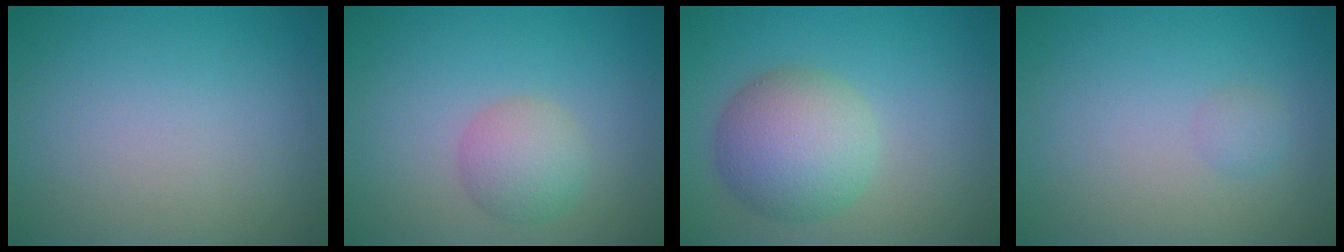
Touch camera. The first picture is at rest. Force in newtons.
{"total": 2.9, "press": 2.9, "slide": 0.1}
{"total": 6.2, "press": 6.2, "slide": 0.0}
{"total": 1.0, "press": 1.0, "slide": 0.1}